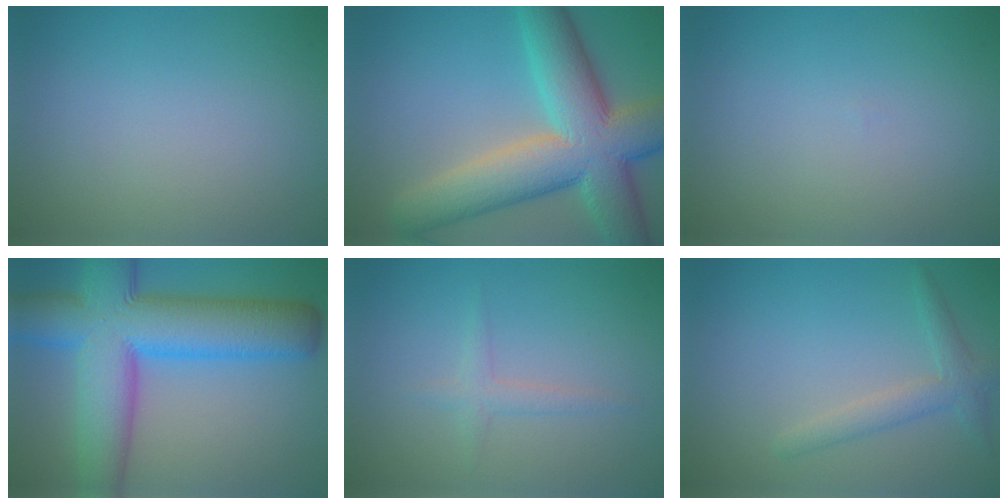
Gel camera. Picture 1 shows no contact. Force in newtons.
{"total": 12.2, "press": 12.2, "slide": 0.5}
{"total": 0.0}
{"total": 13.3, "press": 13.3, "slide": 0.3}
{"total": 1.3, "press": 1.3, "slide": 0.1}
{"total": 2.3, "press": 2.3, "slide": 0.1}